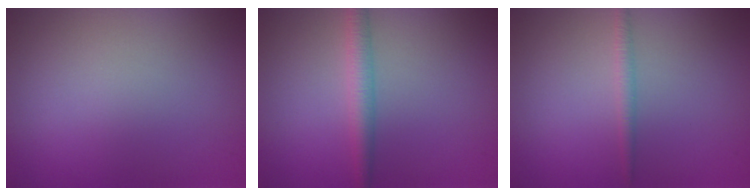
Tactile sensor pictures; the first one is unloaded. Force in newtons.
{"total": 2.5, "press": 2.5, "slide": 0.1}
{"total": 1.3, "press": 1.3, "slide": 0.1}